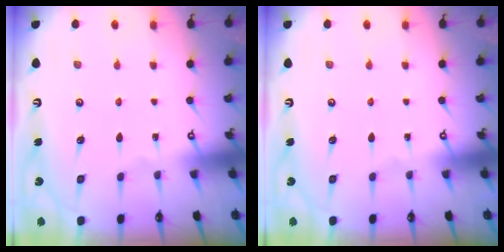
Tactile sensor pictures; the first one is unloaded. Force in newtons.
{"total": 0.0}